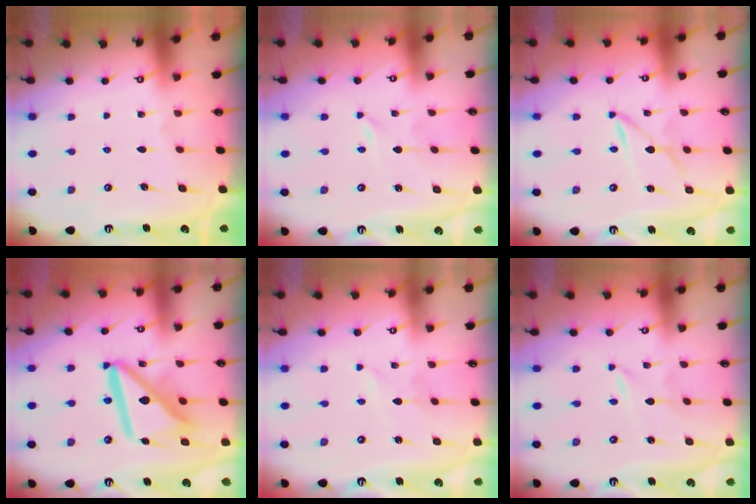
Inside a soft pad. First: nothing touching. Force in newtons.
{"total": 0.0}
{"total": 1.9, "press": 1.9, "slide": 0.2}
{"total": 15.2, "press": 15.1, "slide": 1.9}
{"total": 1.9, "press": 1.9, "slide": 0.2}
{"total": 0.0}